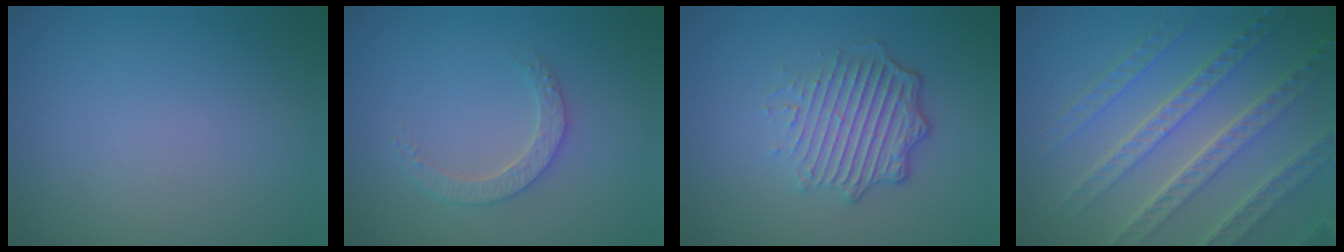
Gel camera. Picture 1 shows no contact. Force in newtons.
{"total": 2.5, "press": 2.4, "slide": 0.7}
{"total": 5.2, "press": 3.6, "slide": 3.8}
{"total": 8.3, "press": 5.7, "slide": 5.9}